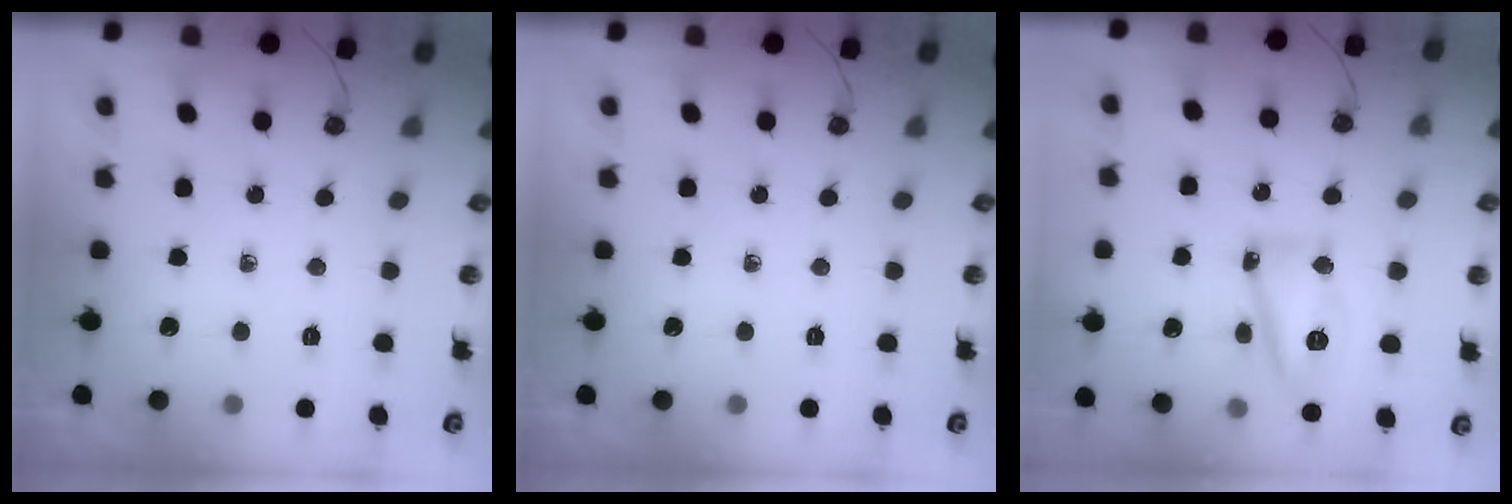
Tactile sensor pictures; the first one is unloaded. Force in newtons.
{"total": 0.0}
{"total": 13.5, "press": 13.4, "slide": 1.1}